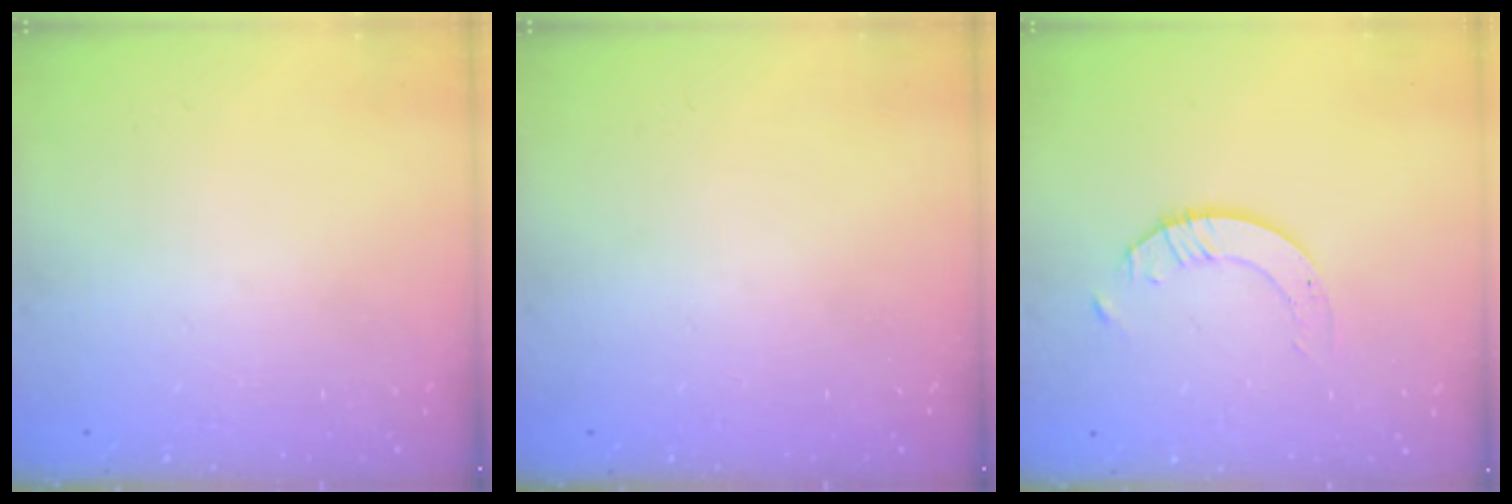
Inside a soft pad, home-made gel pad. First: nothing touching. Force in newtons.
{"total": 0.0}
{"total": 2.1, "press": 2.1, "slide": 0.2}